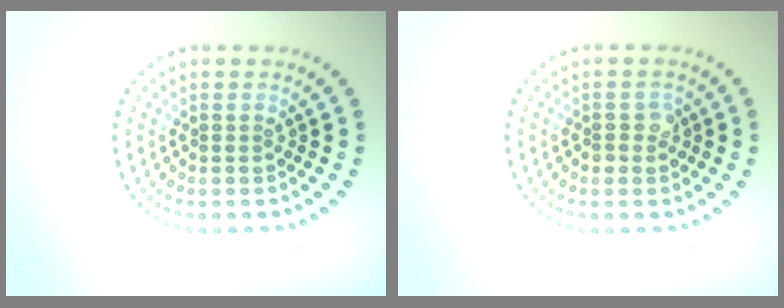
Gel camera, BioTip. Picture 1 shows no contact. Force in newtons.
{"total": 1.5, "press": 1.5, "slide": 0.4}